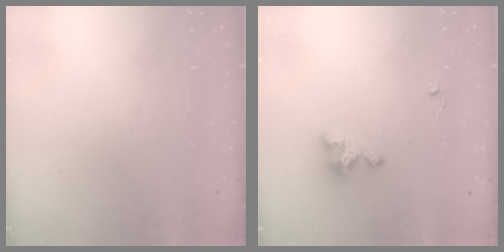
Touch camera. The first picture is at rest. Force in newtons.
{"total": 3.4, "press": 3.4, "slide": 0.1}